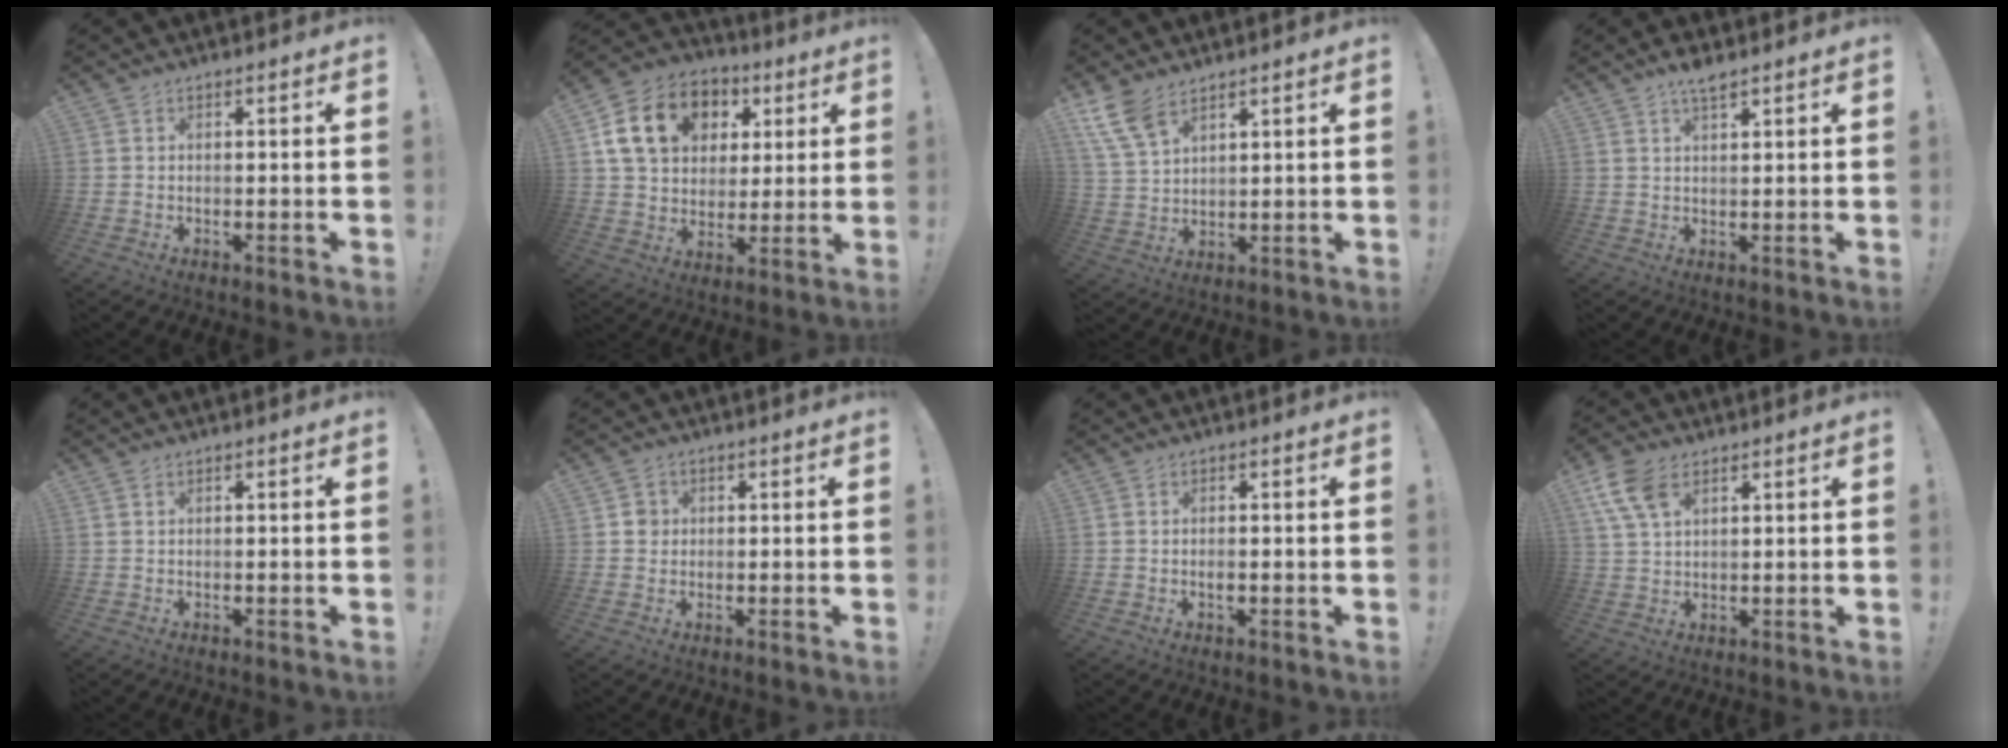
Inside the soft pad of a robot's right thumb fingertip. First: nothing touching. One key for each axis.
{"total": 18.0, "fx": 6.5, "fy": 13.7, "fz": 9.7, "tx": -0.142, "ty": -0.009, "tz": 0.133}
{"total": 8.9, "fx": 6.3, "fy": 4.3, "fz": 4.7, "tx": -0.098, "ty": -0.028, "tz": 0.122}
{"total": 3.8, "fx": 2.9, "fy": 0.8, "fz": 2.3, "tx": -0.038, "ty": -0.019, "tz": 0.049}
{"total": 0.0}
{"total": 2.8, "fx": 0.2, "fy": 2.7, "fz": 0.8, "tx": -0.001, "ty": 0.002, "tz": 0.002}
{"total": 1.1, "fx": -0.5, "fy": 0.5, "fz": 0.8, "tx": -0.009, "ty": -0.002, "tz": -0.009}
{"total": 9.5, "fx": 4.6, "fy": 5.7, "fz": 6.0, "tx": -0.112, "ty": -0.008, "tz": 0.091}